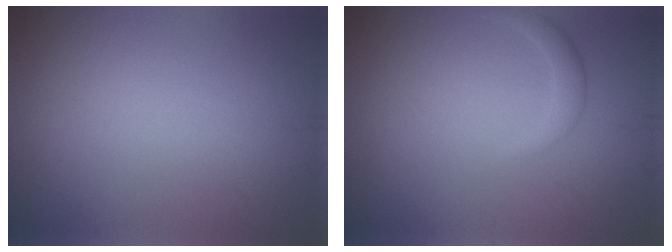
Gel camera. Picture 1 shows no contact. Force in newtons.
{"total": 1.3, "press": 1.3, "slide": 0.0}